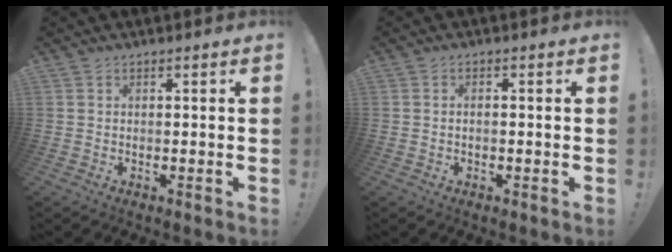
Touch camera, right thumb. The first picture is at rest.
{"total": 1.1, "force": [-0.7, 0.4, 0.8], "torque": [-0.022, 0.005, -0.011]}